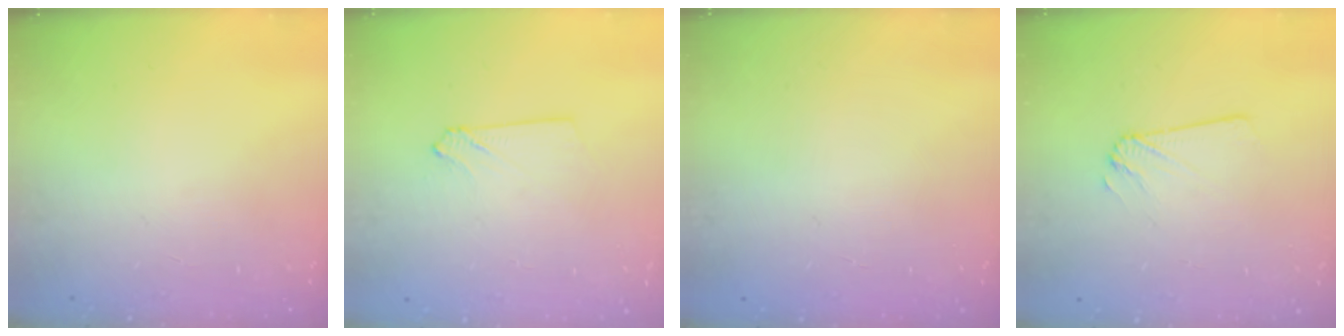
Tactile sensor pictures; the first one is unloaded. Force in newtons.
{"total": 2.4, "press": 2.4, "slide": 0.3}
{"total": 0.0}
{"total": 2.1, "press": 2.1, "slide": 0.1}